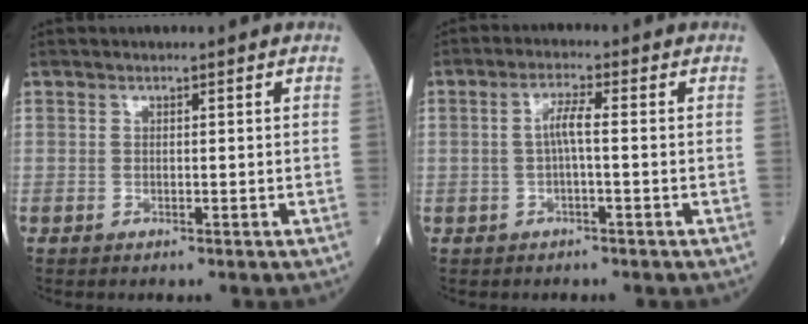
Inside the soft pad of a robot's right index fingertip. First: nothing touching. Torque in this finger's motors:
{"motor_torque": [-0.05, 0.08, 0.05, 0.01]}